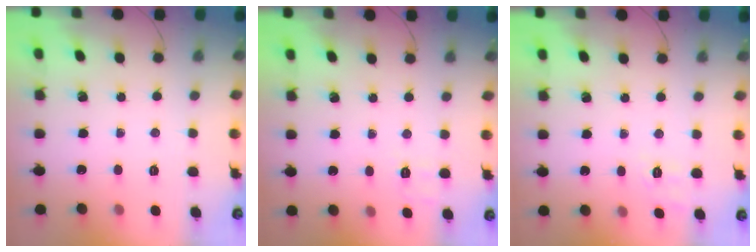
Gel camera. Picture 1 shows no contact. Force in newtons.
{"total": 2.4, "press": 1.7, "slide": 1.7}
{"total": 3.6, "press": 3.0, "slide": 1.9}